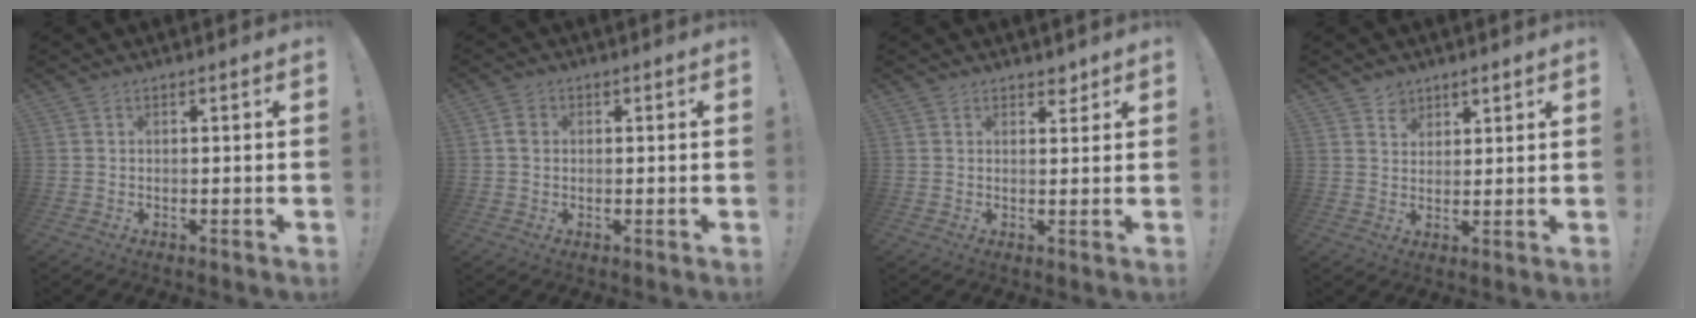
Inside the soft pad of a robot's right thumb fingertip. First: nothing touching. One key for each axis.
{"total": 2.7, "fx": 0.3, "fy": 2.2, "fz": 1.6, "tx": -0.022, "ty": 0.003, "tz": 0.005}
{"total": 2.6, "fx": 2.0, "fy": 1.4, "fz": 0.8, "tx": 0.008, "ty": -0.015, "tz": 0.031}
{"total": 3.7, "fx": 2.7, "fy": 2.5, "fz": 0.4, "tx": 0.001, "ty": -0.017, "tz": 0.047}